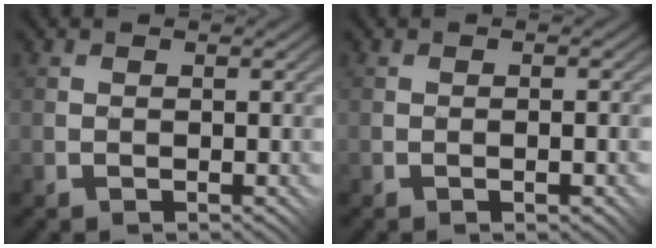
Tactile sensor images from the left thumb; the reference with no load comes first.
{"total": 2.0, "force": [-0.9, 0.6, 1.7], "torque": [-0.020, 0.008, -0.005]}